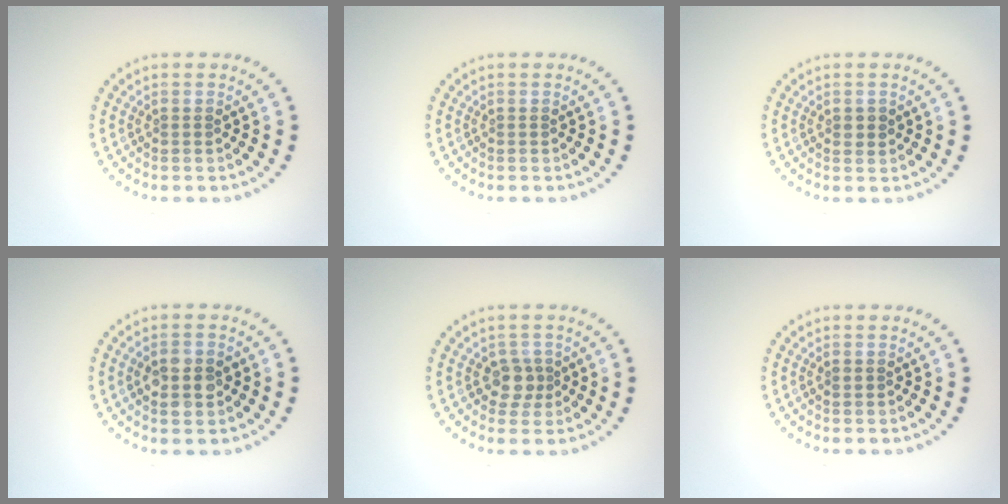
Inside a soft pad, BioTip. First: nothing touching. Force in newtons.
{"total": 0.0}
{"total": 1.0, "press": 1.0, "slide": 0.1}
{"total": 3.5, "press": 3.5, "slide": 0.1}
{"total": 1.9, "press": 1.7, "slide": 1.0}
{"total": 0.7, "press": 0.7, "slide": 0.1}